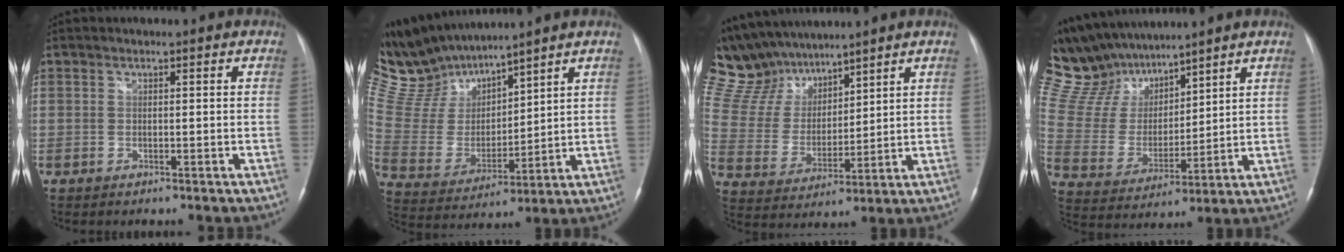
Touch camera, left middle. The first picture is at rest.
{"total": 14.5, "force": [13.5, 3.2, 4.3], "torque": [-0.108, 0.009, 0.279]}
{"total": 14.3, "force": [12.6, 5.2, 4.4], "torque": [-0.104, 0.028, 0.250]}
{"total": 16.7, "force": [14.6, 5.9, 5.8], "torque": [-0.130, 0.032, 0.289]}